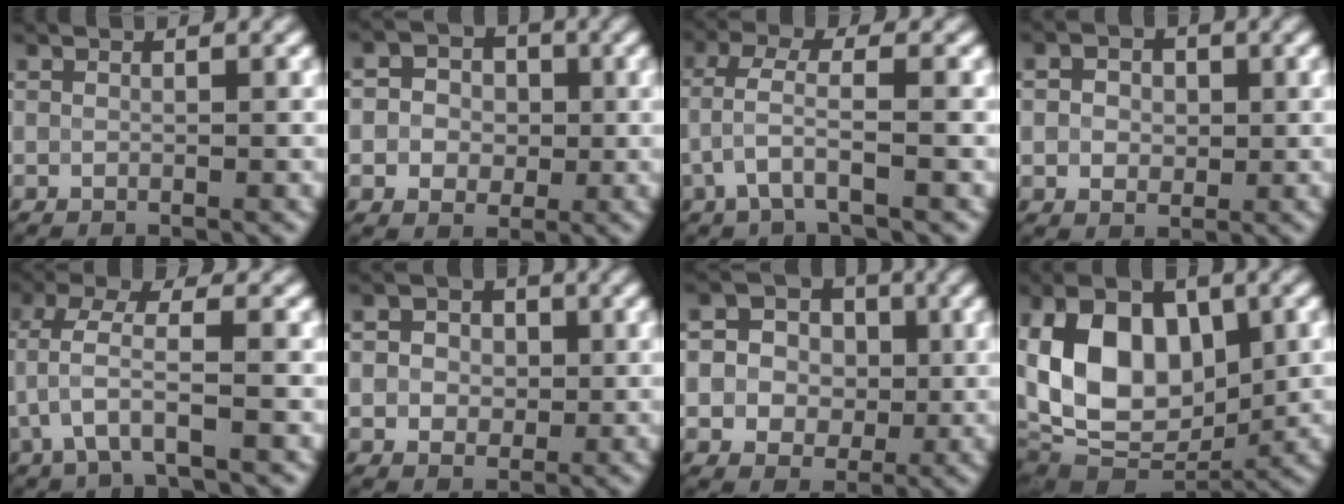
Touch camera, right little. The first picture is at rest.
{"total": 3.5, "force": [-0.2, 3.2, 1.4], "torque": [0.000, 0.002, -0.014]}
{"total": 3.1, "force": [-0.9, 0.6, 2.9], "torque": [-0.063, 0.013, -0.020]}
{"total": 2.6, "force": [0.3, 2.2, 1.4], "torque": [-0.018, -0.002, 0.000]}
{"total": 3.7, "force": [-0.8, 0.8, 3.6], "torque": [-0.077, 0.014, -0.016]}
{"total": 3.1, "force": [0.2, 2.7, 1.4], "torque": [-0.014, -0.001, -0.006]}
{"total": 5.1, "force": [-0.1, 4.6, 2.2], "torque": [-0.021, 0.006, -0.012]}
{"total": 11.0, "force": [0.8, 7.2, 8.3], "torque": [-0.132, 0.005, 0.007]}